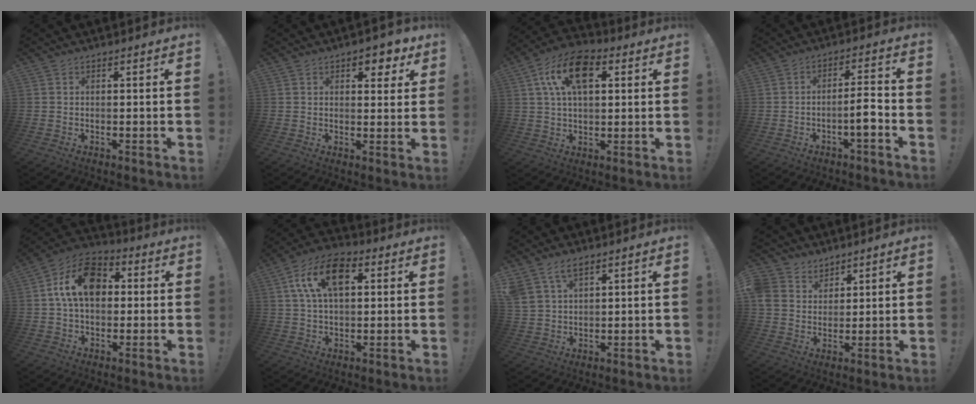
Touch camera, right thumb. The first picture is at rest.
{"total": 6.1, "force": [3.7, 3.5, 3.4], "torque": [-0.025, -0.020, 0.059]}
{"total": 15.3, "force": [5.4, 8.7, 11.4], "torque": [-0.196, 0.002, 0.098]}
{"total": 6.7, "force": [-2.6, 1.1, 6.0], "torque": [-0.087, 0.009, -0.047]}
{"total": 15.0, "force": [3.4, 10.2, 10.6], "torque": [-0.169, 0.007, 0.064]}
{"total": 15.1, "force": [5.0, 8.8, 11.2], "torque": [-0.191, 0.006, 0.092]}
{"total": 6.6, "force": [4.6, 3.5, 3.2], "torque": [-0.069, -0.010, 0.091]}
{"total": 7.3, "force": [4.7, 5.5, 0.7], "torque": [-0.021, -0.034, 0.096]}